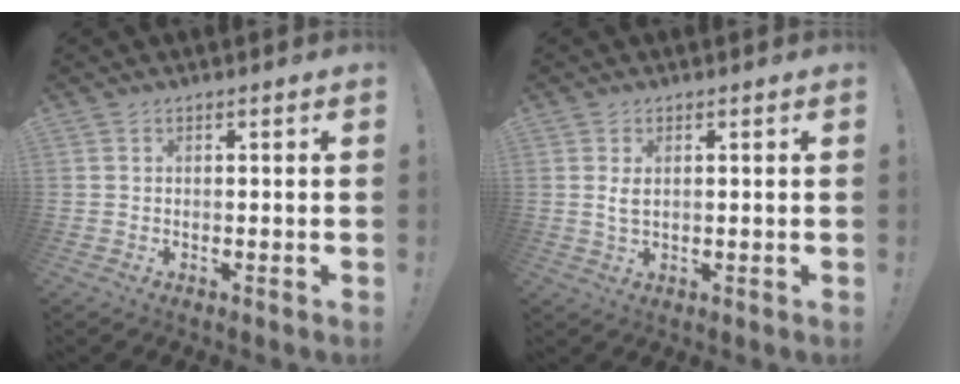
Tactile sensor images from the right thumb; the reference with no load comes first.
{"total": 2.7, "force": [0.9, 1.5, 2.1], "torque": [-0.026, -0.003, 0.013]}